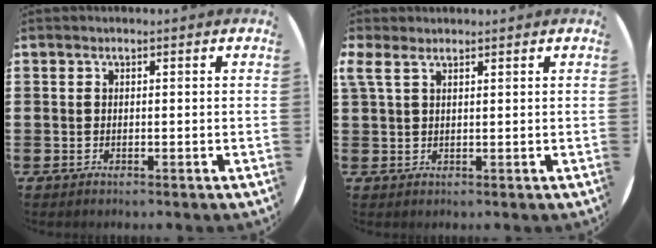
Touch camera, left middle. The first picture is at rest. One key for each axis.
{"total": 2.1, "fx": 1.6, "fy": 0.7, "fz": 1.2, "tx": -0.028, "ty": 0.004, "tz": 0.030}